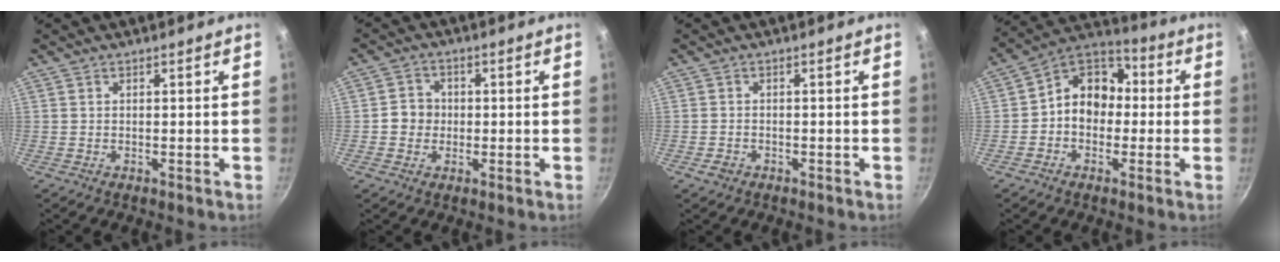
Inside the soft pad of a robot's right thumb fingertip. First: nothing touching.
{"total": 4.5, "force": [-0.4, 4.2, 1.6], "torque": [-0.001, 0.012, -0.015]}
{"total": 1.8, "force": [-1.1, 1.3, 0.7], "torque": [-0.014, 0.013, -0.017]}
{"total": 11.1, "force": [-0.6, 9.0, 6.5], "torque": [-0.056, 0.040, -0.036]}